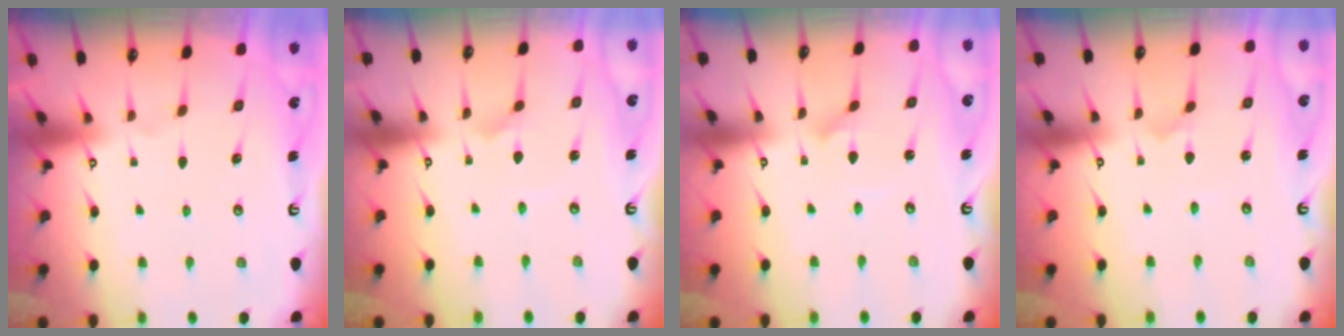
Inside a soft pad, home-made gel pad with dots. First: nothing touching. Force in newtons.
{"total": 2.4, "press": 2.4, "slide": 0.6}
{"total": 1.6, "press": 1.6, "slide": 0.2}
{"total": 1.0, "press": 1.0, "slide": 0.0}